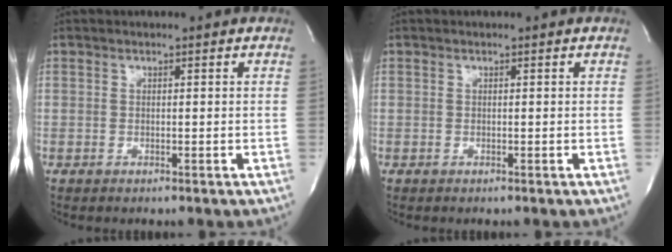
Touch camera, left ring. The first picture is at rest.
{"total": 0.0}